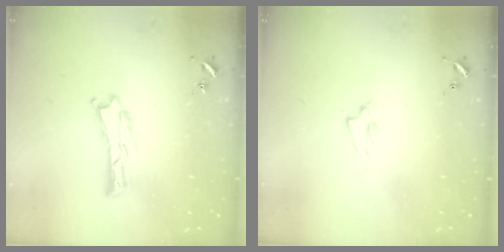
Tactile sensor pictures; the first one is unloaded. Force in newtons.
{"total": 1.4, "press": 1.3, "slide": 0.3}